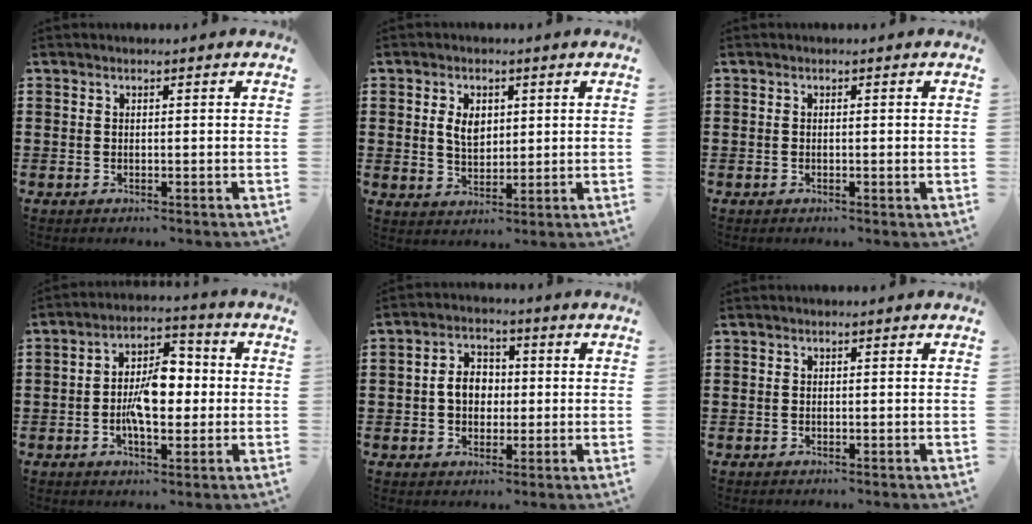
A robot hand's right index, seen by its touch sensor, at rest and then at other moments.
{"total": 4.0, "force": [1.1, 2.6, 2.9], "torque": [-0.056, 0.007, 0.016]}
{"total": 0.5, "force": [0.0, 0.2, 0.5], "torque": [-0.010, -0.002, 0.000]}
{"total": 7.5, "force": [-0.9, 3.8, 6.4], "torque": [-0.125, 0.005, -0.022]}
{"total": 4.5, "force": [-0.2, 3.5, 2.9], "torque": [-0.063, 0.012, -0.008]}
{"total": 0.0}